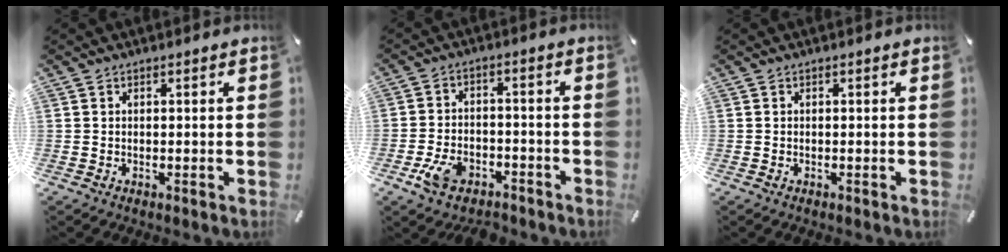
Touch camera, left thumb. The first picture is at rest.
{"total": 7.1, "force": [-4.5, 4.2, 3.5], "torque": [-0.077, 0.020, -0.085]}
{"total": 0.0}